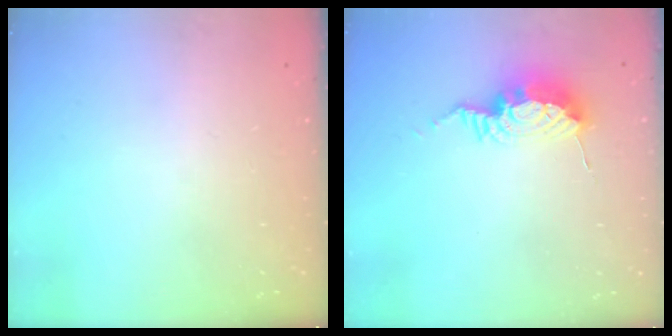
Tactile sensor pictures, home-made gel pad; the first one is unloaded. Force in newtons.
{"total": 9.4, "press": 9.4, "slide": 0.9}